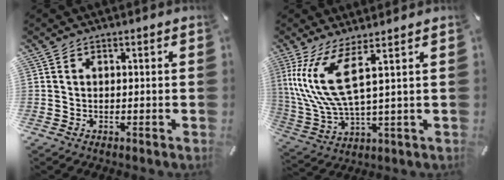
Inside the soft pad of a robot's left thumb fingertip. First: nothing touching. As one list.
[{"total": 12.8, "force": [4.8, 3.4, 11.3], "torque": [-0.254, -0.018, 0.086]}]